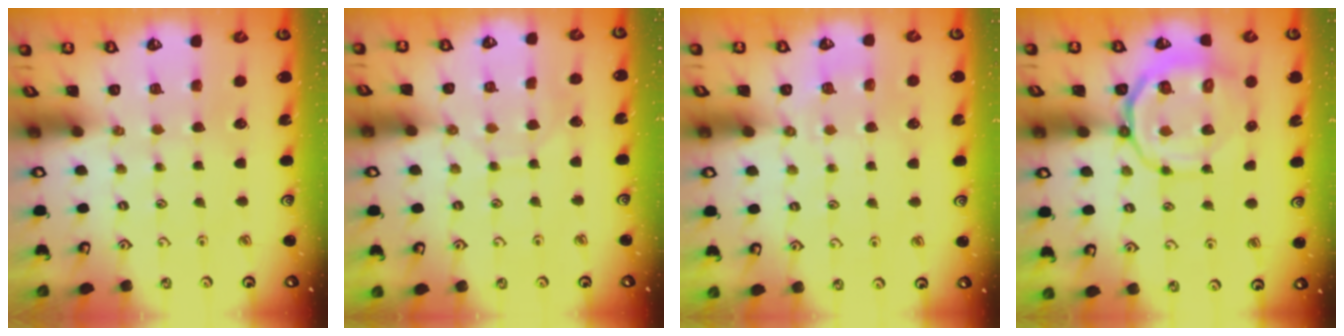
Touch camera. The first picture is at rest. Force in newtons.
{"total": 3.5, "press": 3.5, "slide": 0.2}
{"total": 3.4, "press": 3.2, "slide": 1.1}
{"total": 11.6, "press": 11.3, "slide": 2.7}